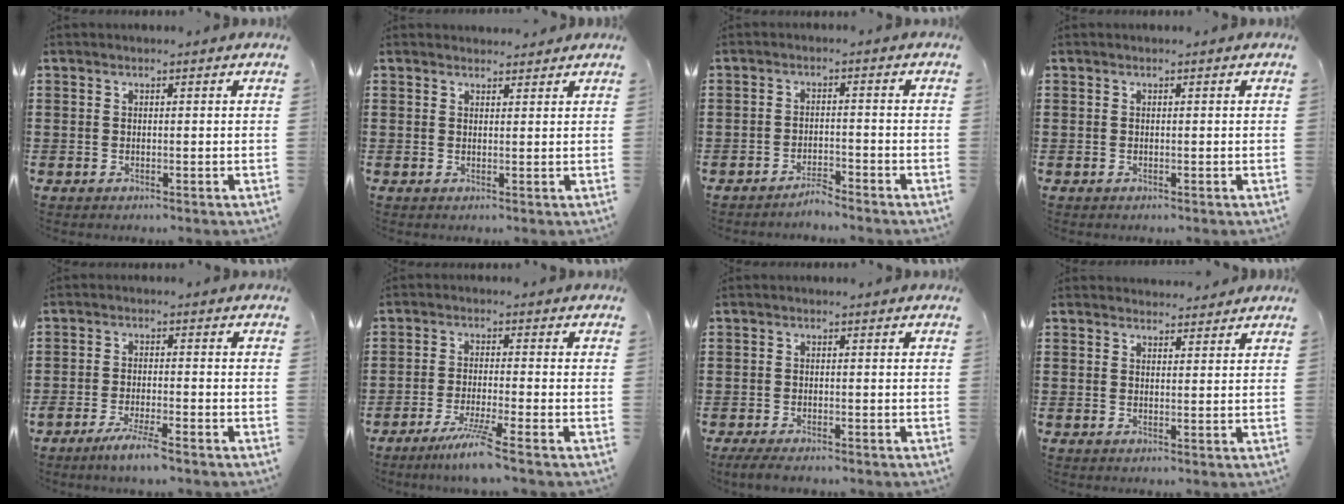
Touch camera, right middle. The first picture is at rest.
{"total": 1.5, "force": [1.5, 0.5, 0.1], "torque": [0.003, 0.000, 0.027]}
{"total": 2.3, "force": [-2.3, 0.1, 0.4], "torque": [-0.012, 0.003, -0.046]}
{"total": 0.0}
{"total": 3.8, "force": [-2.9, 0.0, 2.5], "torque": [-0.054, -0.009, -0.053]}
{"total": 5.1, "force": [-3.8, -0.6, 3.3], "torque": [-0.064, -0.015, -0.071]}
{"total": 1.8, "force": [-1.6, 0.2, 0.9], "torque": [-0.025, -0.004, -0.032]}
{"total": 2.0, "force": [2.0, 0.5, 0.0], "torque": [0.004, 0.001, 0.037]}